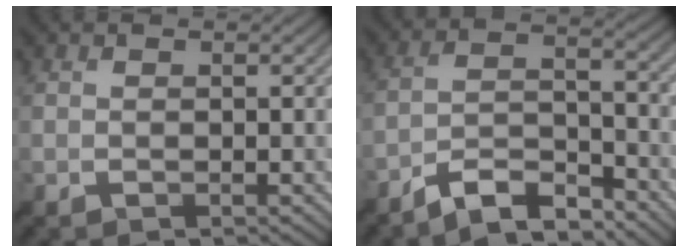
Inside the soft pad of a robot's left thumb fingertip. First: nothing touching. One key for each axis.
{"total": 7.5, "fx": -6.4, "fy": 1.7, "fz": 3.5, "tx": -0.062, "ty": 0.004, "tz": -0.126}